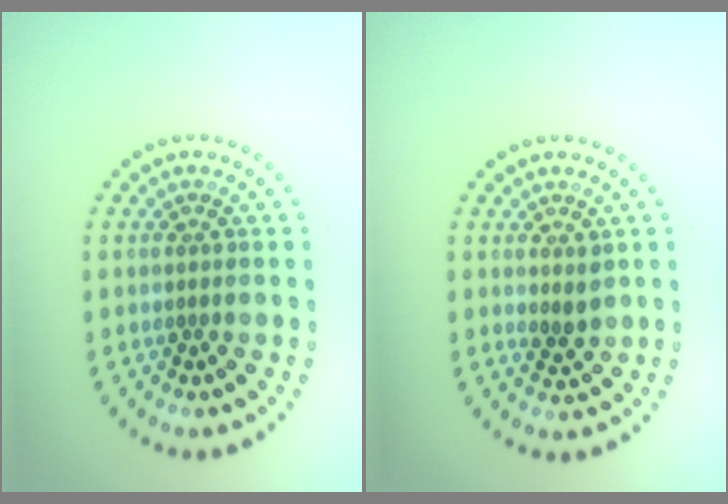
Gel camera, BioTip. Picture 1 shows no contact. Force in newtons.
{"total": 1.2, "press": 1.0, "slide": 0.7}